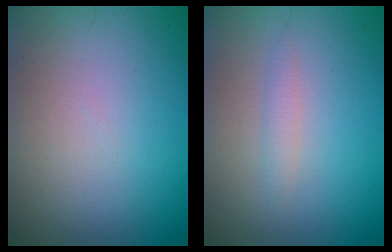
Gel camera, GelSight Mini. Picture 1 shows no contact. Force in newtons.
{"total": 1.1, "press": 1.1, "slide": 0.1}